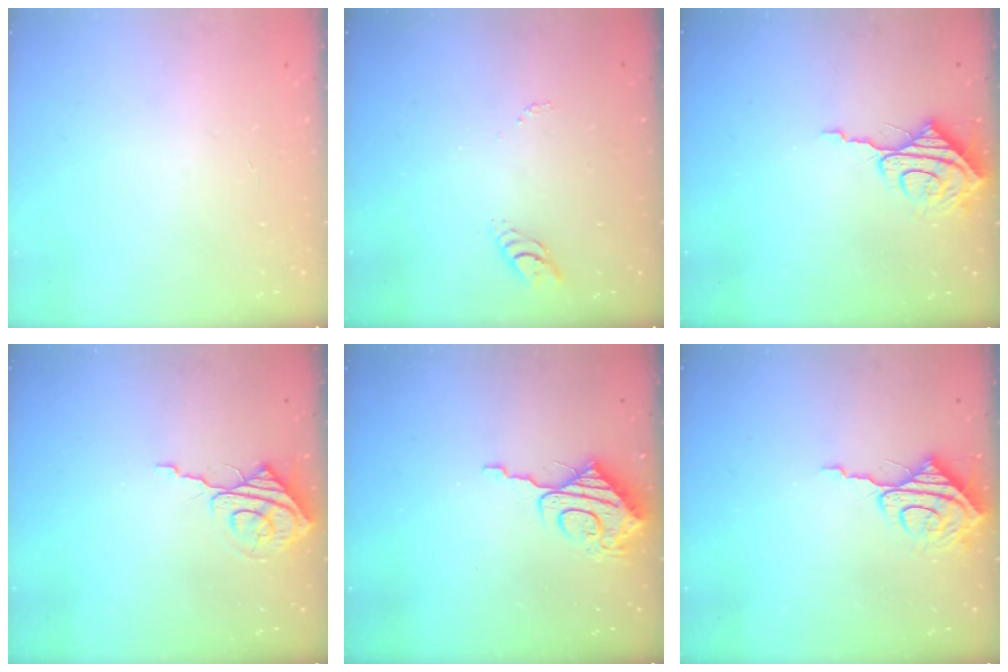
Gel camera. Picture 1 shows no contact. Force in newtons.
{"total": 4.0, "press": 3.9, "slide": 0.3}
{"total": 8.5, "press": 8.5, "slide": 0.3}
{"total": 9.1, "press": 9.1, "slide": 0.7}
{"total": 10.1, "press": 10.1, "slide": 0.8}
{"total": 8.5, "press": 8.5, "slide": 0.3}